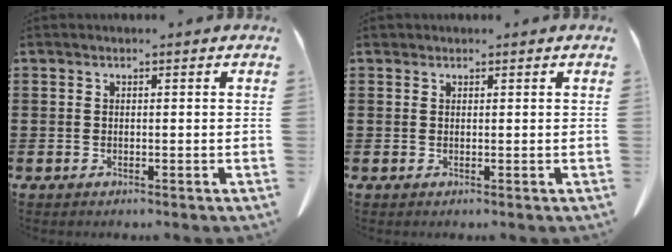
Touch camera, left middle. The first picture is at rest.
{"total": 0.5, "force": [0.4, 0.3, 0.1], "torque": [-0.003, 0.003, 0.008]}